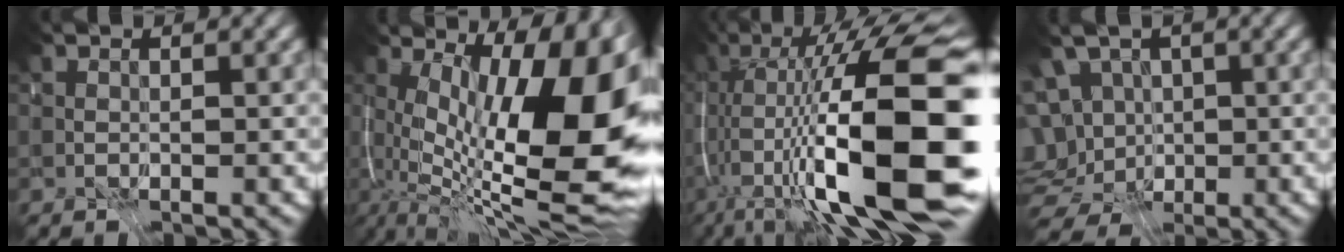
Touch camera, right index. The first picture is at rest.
{"total": 15.5, "force": [0.2, 4.2, 14.9], "torque": [-0.165, -0.017, 0.013]}
{"total": 16.0, "force": [-6.0, 0.8, 14.8], "torque": [-0.201, 0.020, -0.100]}
{"total": 9.4, "force": [-2.0, 6.6, 6.4], "torque": [-0.105, -0.005, -0.039]}